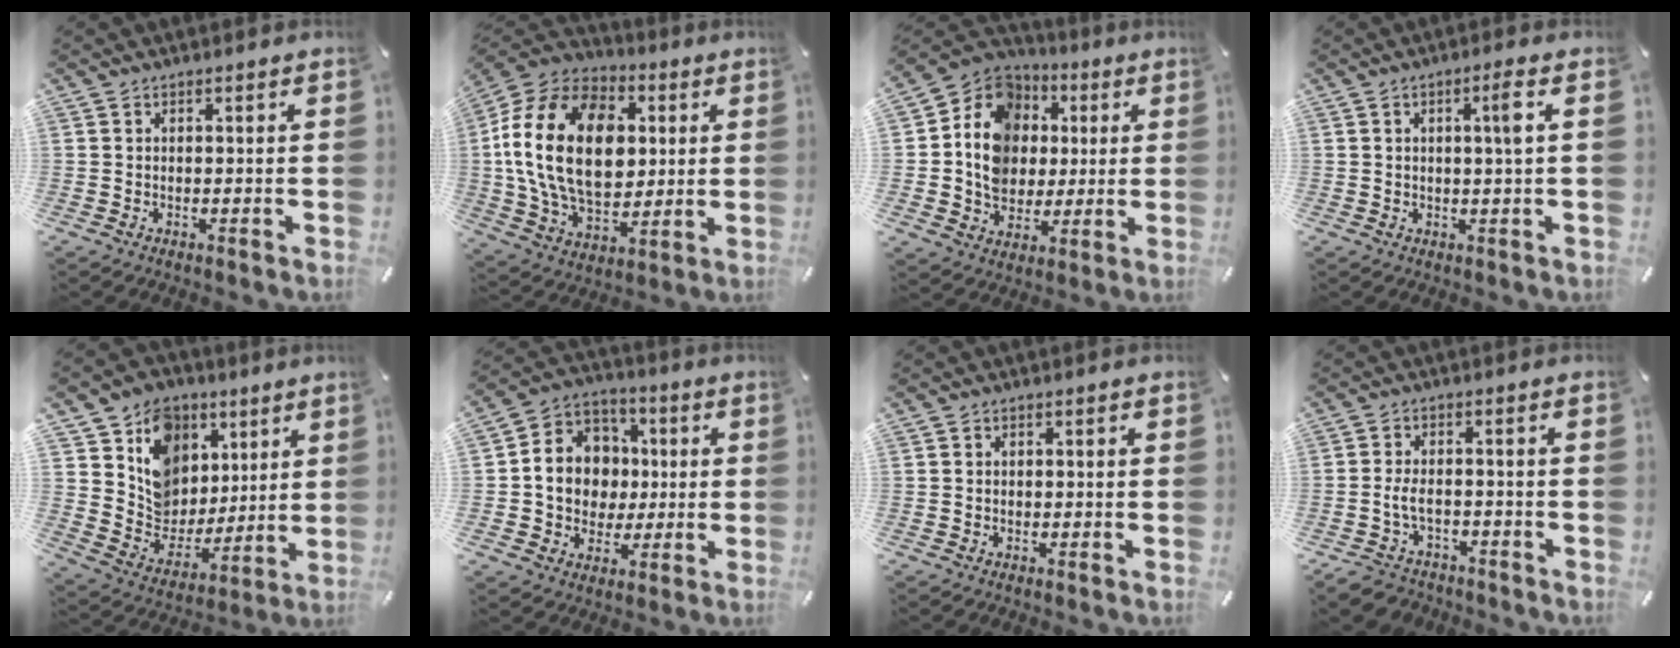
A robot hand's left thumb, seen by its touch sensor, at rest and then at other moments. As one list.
[{"total": 23.6, "force": [2.3, 16.2, 16.9], "torque": [-0.354, 0.009, 0.035]}, {"total": 13.9, "force": [1.4, 12.4, 6.3], "torque": [-0.130, -0.007, 0.030]}, {"total": 4.2, "force": [1.0, 0.1, 4.1], "torque": [-0.072, -0.003, 0.010]}, {"total": 13.2, "force": [4.4, 12.2, 2.4], "torque": [-0.037, -0.040, 0.093]}, {"total": 12.2, "force": [-0.6, 11.3, 4.4], "torque": [-0.086, 0.015, -0.004]}, {"total": 0.8, "force": [-0.2, 0.7, 0.2], "torque": [-0.004, 0.004, -0.006]}, {"total": 5.3, "force": [-2.6, 3.4, 3.2], "torque": [-0.073, 0.013, -0.052]}]